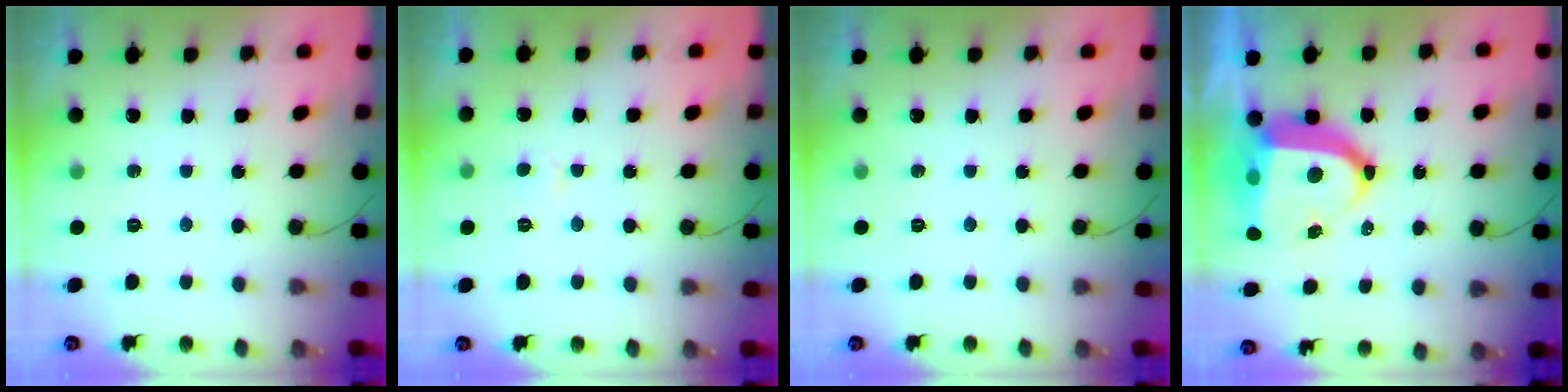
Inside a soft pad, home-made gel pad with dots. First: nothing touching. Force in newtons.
{"total": 3.7, "press": 3.7, "slide": 0.4}
{"total": 0.0}
{"total": 15.1, "press": 14.9, "slide": 2.0}